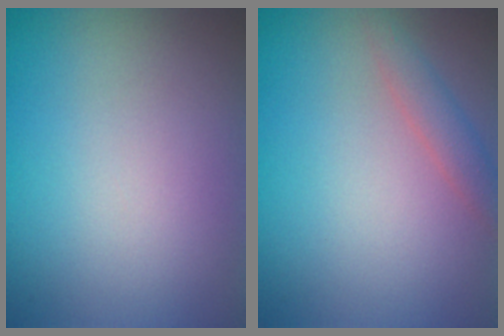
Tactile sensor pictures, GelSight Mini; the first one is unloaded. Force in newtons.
{"total": 1.9, "press": 1.9, "slide": 0.0}